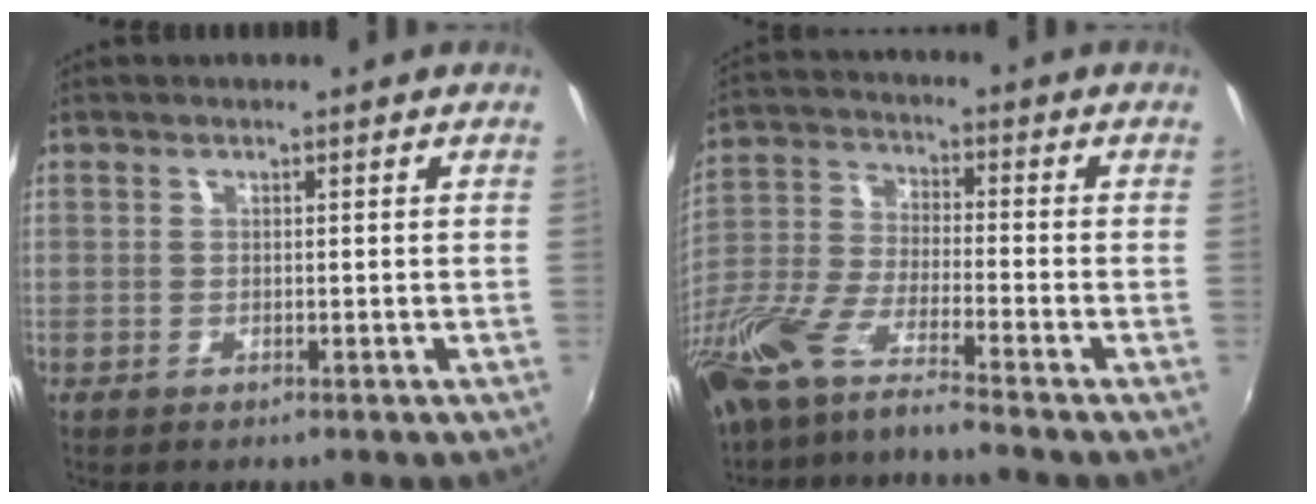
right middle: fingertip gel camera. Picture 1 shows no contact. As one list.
[{"total": 13.2, "force": [-10.6, 1.0, 7.9], "torque": [-0.170, -0.028, -0.209]}]